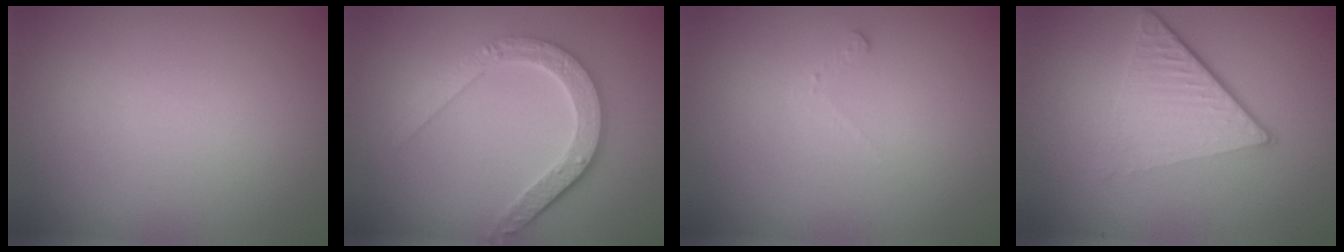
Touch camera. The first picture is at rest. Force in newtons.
{"total": 4.7, "press": 3.6, "slide": 3.0}
{"total": 0.8, "press": 0.8, "slide": 0.2}
{"total": 4.9, "press": 3.0, "slide": 3.9}